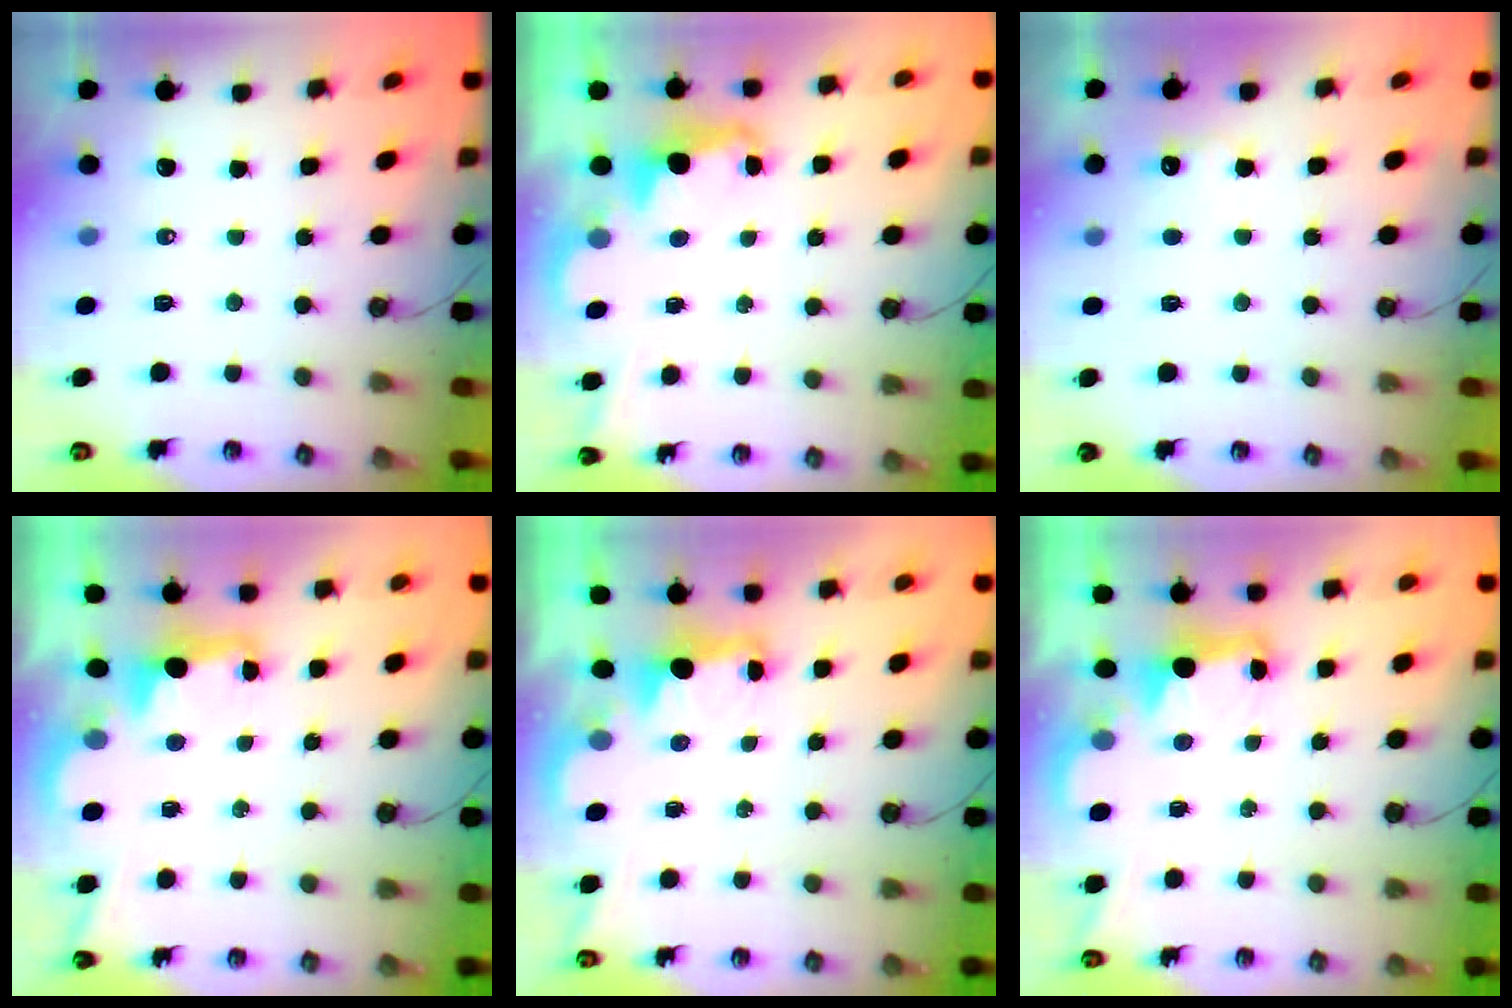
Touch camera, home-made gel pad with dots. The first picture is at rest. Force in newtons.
{"total": 2.4, "press": 2.3, "slide": 0.5}
{"total": 5.7, "press": 5.5, "slide": 1.3}
{"total": 2.5, "press": 2.4, "slide": 0.8}
{"total": 2.2, "press": 2.1, "slide": 0.8}
{"total": 2.7, "press": 2.7, "slide": 0.6}